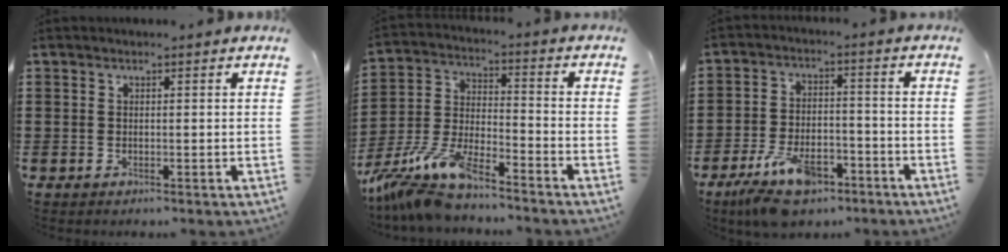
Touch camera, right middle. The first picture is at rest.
{"total": 10.4, "force": [-9.2, 1.5, 4.5], "torque": [-0.103, 0.006, -0.187]}
{"total": 9.2, "force": [-6.7, 3.8, 5.1], "torque": [-0.098, 0.013, -0.124]}